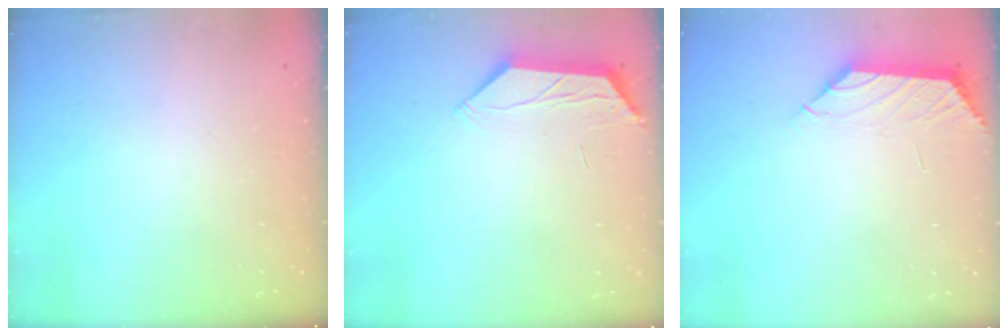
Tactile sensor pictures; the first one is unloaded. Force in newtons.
{"total": 4.0, "press": 3.9, "slide": 0.5}
{"total": 0.9, "press": 0.7, "slide": 0.5}